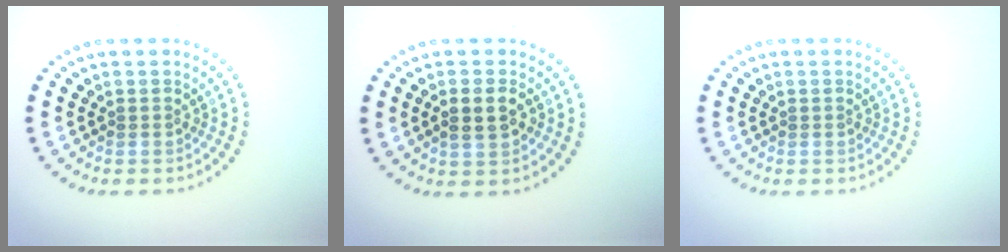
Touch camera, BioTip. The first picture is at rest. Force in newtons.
{"total": 2.6, "press": 2.6, "slide": 0.4}
{"total": 0.0}